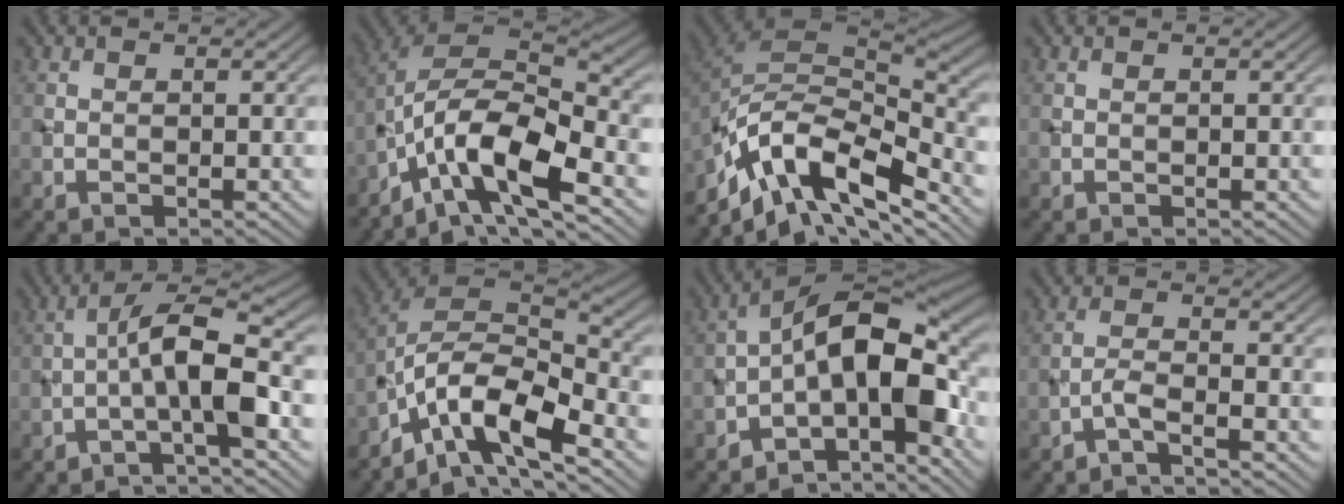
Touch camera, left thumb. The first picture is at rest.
{"total": 13.1, "force": [-7.2, 4.4, 10.0], "torque": [-0.188, 0.002, -0.143]}
{"total": 13.7, "force": [-7.3, 6.6, 9.5], "torque": [-0.205, 0.002, -0.131]}
{"total": 0.0}
{"total": 7.9, "force": [-2.4, 1.7, 7.3], "torque": [-0.117, 0.024, -0.057]}
{"total": 12.4, "force": [-7.8, 4.2, 8.7], "torque": [-0.165, 0.002, -0.156]}
{"total": 12.6, "force": [-4.3, 5.4, 10.6], "torque": [-0.145, 0.010, -0.085]}
{"total": 2.5, "force": [-1.8, 0.2, 1.7], "torque": [-0.035, 0.006, -0.048]}